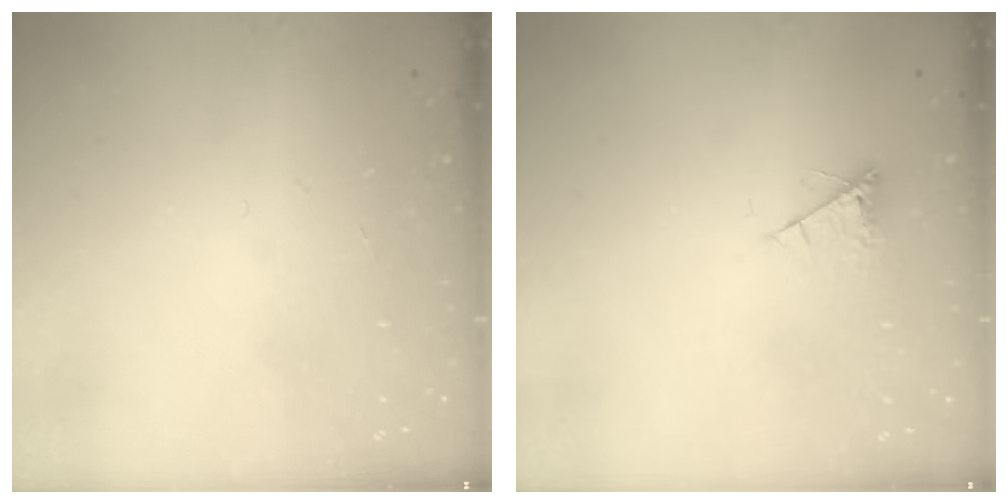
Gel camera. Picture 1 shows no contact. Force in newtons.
{"total": 5.2, "press": 5.1, "slide": 0.8}